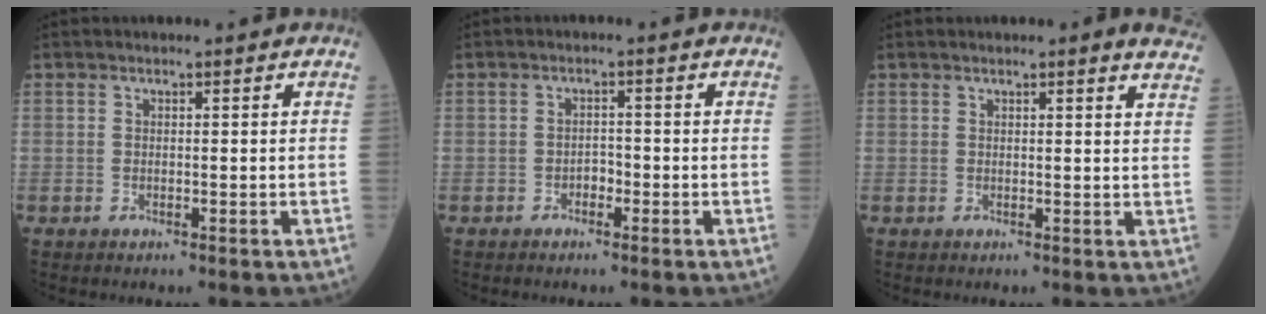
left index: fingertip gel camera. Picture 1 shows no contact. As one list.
[{"total": 1.8, "force": [-0.9, 1.2, 1.1], "torque": [-0.016, 0.006, -0.014]}, {"total": 7.8, "force": [6.9, 1.0, 3.6], "torque": [-0.034, -0.004, 0.060]}]